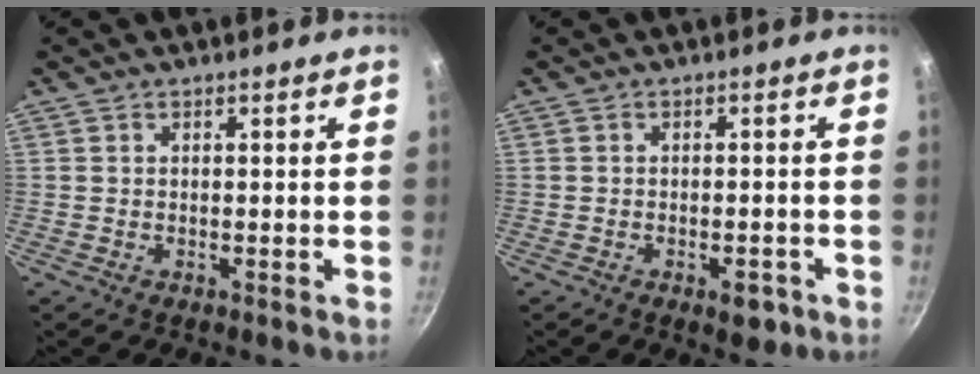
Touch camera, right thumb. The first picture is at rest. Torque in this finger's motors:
{"motor_torque": [0.31, 0.05, 0.66, -0.29, 0.03]}